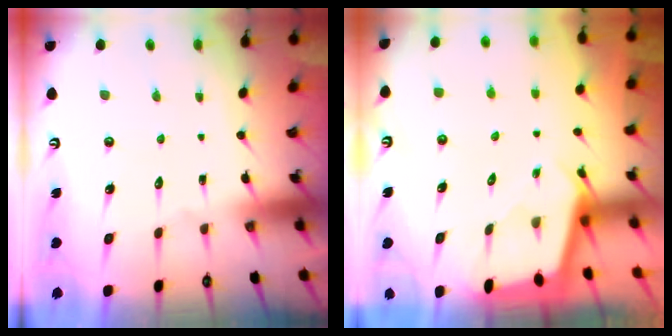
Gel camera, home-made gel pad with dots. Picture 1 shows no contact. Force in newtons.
{"total": 1.8, "press": 1.8, "slide": 0.1}